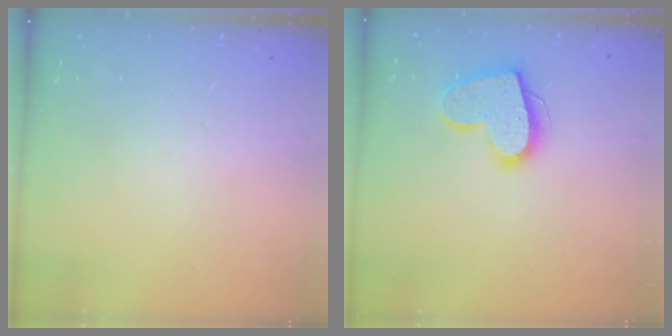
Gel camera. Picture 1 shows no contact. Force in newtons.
{"total": 14.9, "press": 14.9, "slide": 1.0}